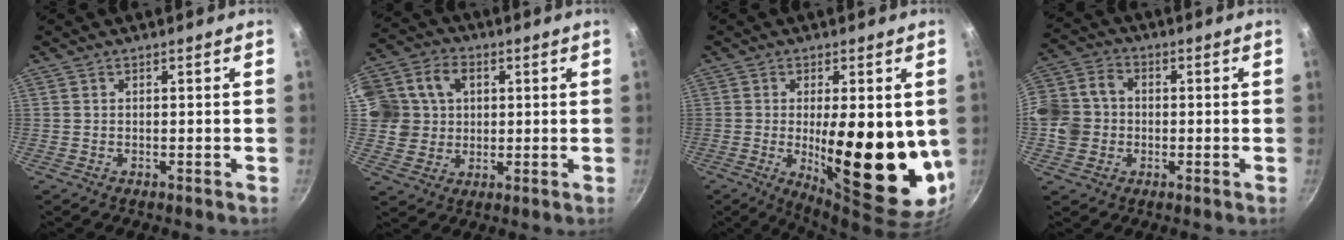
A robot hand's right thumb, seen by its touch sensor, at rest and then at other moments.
{"total": 13.1, "force": [2.6, 11.5, 5.9], "torque": [-0.099, 0.015, 0.044]}
{"total": 19.8, "force": [-0.7, 6.5, 18.7], "torque": [-0.249, -0.032, -0.001]}
{"total": 10.1, "force": [-1.1, 8.7, 5.0], "torque": [-0.070, 0.022, -0.038]}